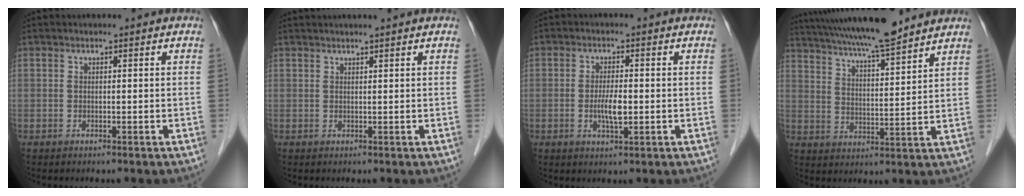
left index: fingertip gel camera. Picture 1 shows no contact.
{"total": 3.2, "force": [2.9, -0.2, 1.4], "torque": [-0.015, 0.022, 0.041]}
{"total": 3.6, "force": [-0.6, 0.9, 3.5], "torque": [-0.070, -0.002, -0.009]}
{"total": 16.7, "force": [14.6, 0.8, 8.0], "torque": [-0.141, 0.022, 0.231]}